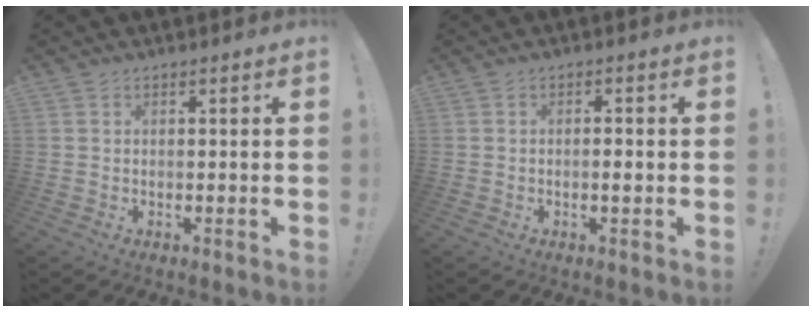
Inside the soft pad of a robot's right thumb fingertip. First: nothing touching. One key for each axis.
{"total": 2.0, "fx": -0.6, "fy": 0.3, "fz": 1.9, "tx": -0.015, "ty": -0.005, "tz": -0.015}